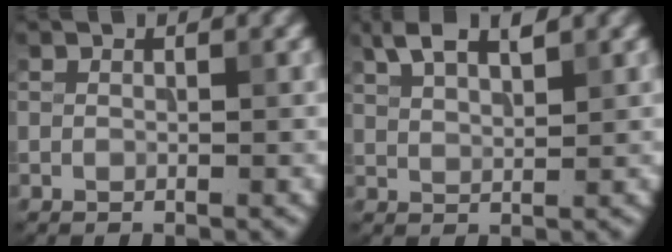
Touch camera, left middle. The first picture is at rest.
{"total": 3.5, "force": [2.4, 1.1, 2.3], "torque": [-0.049, 0.009, 0.046]}